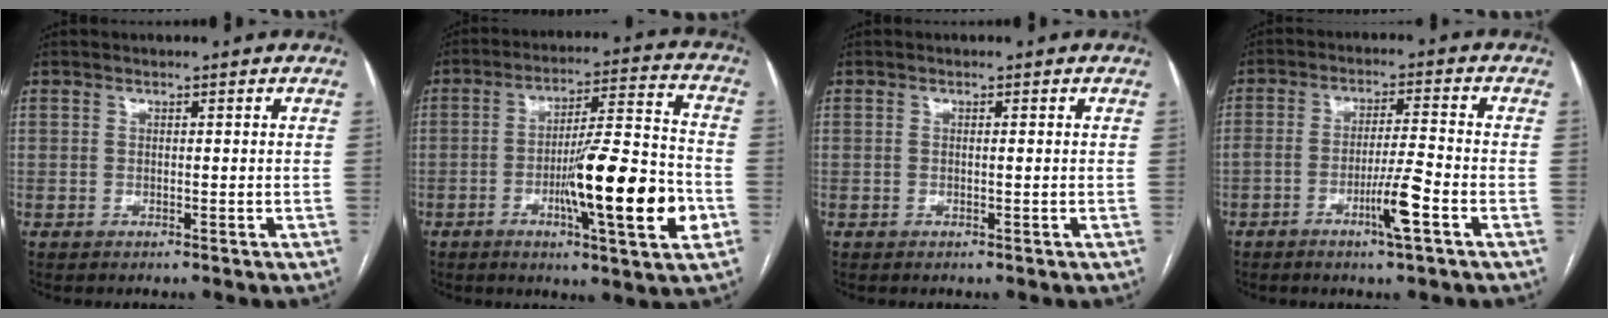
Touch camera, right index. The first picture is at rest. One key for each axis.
{"total": 16.7, "fx": -4.9, "fy": 1.1, "fz": 15.9, "tx": -0.257, "ty": -0.005, "tz": -0.073}
{"total": 0.0}
{"total": 6.5, "fx": -3.1, "fy": -0.2, "fz": 5.7, "tx": -0.107, "ty": -0.001, "tz": -0.053}